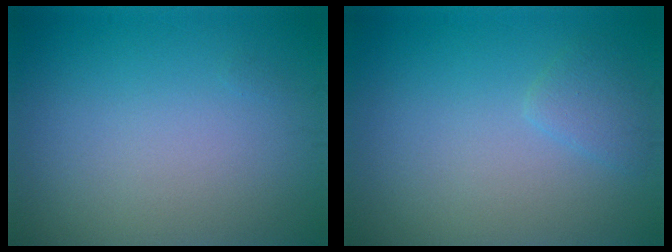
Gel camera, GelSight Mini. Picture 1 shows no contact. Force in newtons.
{"total": 1.5, "press": 1.5, "slide": 0.1}